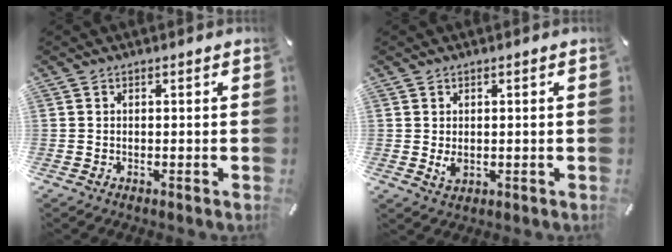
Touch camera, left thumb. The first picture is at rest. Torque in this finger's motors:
{"motor_torque": [0.62, 1.00, 0.07, -0.41, 0.16]}